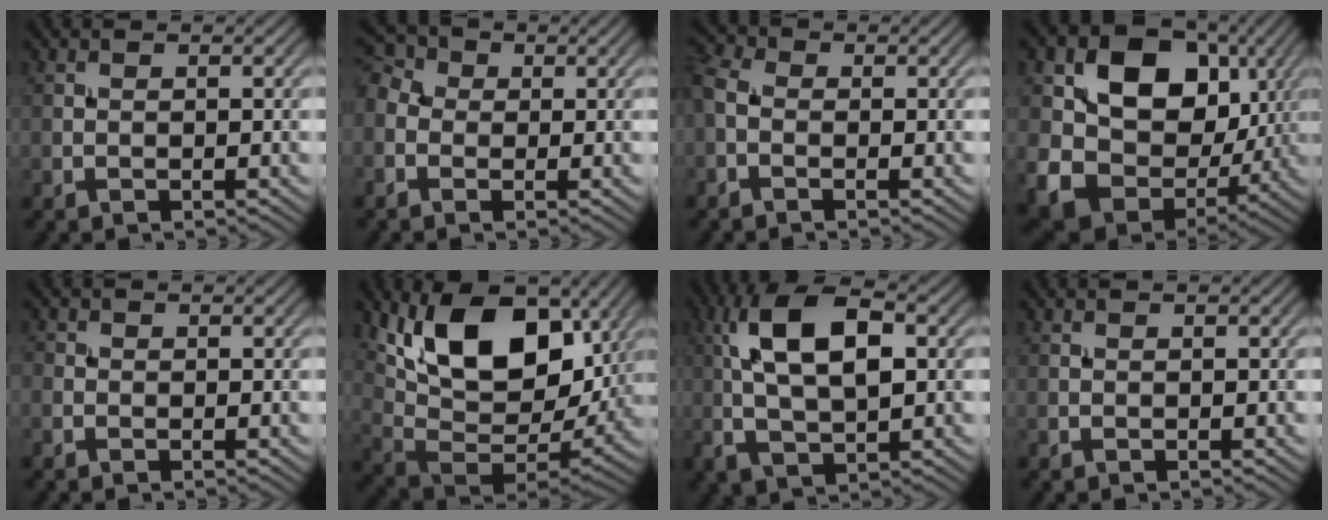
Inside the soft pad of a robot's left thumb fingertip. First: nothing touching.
{"total": 4.5, "force": [-0.3, 3.9, 2.3], "torque": [-0.075, 0.008, -0.009]}
{"total": 3.1, "force": [-1.0, 2.3, 1.9], "torque": [-0.057, 0.003, -0.030]}
{"total": 15.4, "force": [2.8, 12.3, 8.9], "torque": [-0.175, -0.019, 0.055]}
{"total": 1.0, "force": [-0.3, 0.9, 0.0], "torque": [0.004, -0.002, -0.008]}
{"total": 16.6, "force": [6.3, 9.7, 11.9], "torque": [-0.226, -0.010, 0.122]}
{"total": 11.2, "force": [1.8, 5.3, 9.7], "torque": [-0.192, 0.010, 0.028]}
{"total": 0.0}